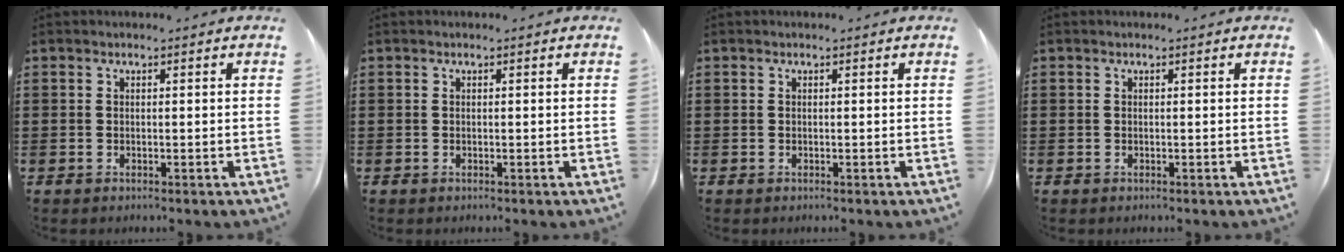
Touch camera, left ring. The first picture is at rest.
{"total": 0.0}
{"total": 0.0}
{"total": 0.0}